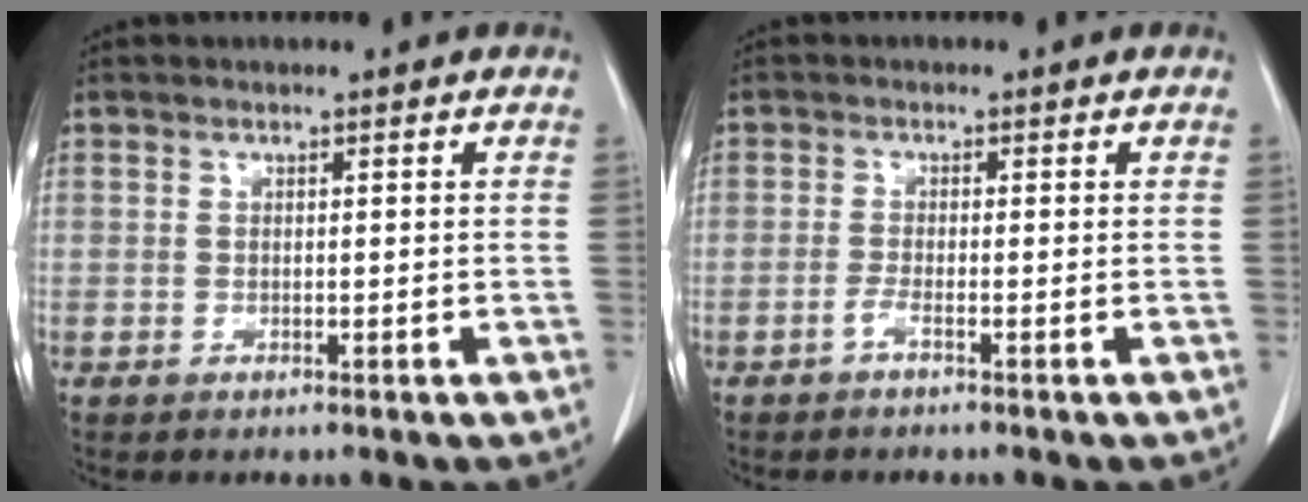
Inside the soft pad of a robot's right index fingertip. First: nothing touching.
{"total": 1.2, "force": [-0.9, -0.3, 0.8], "torque": [-0.016, 0.001, -0.020]}